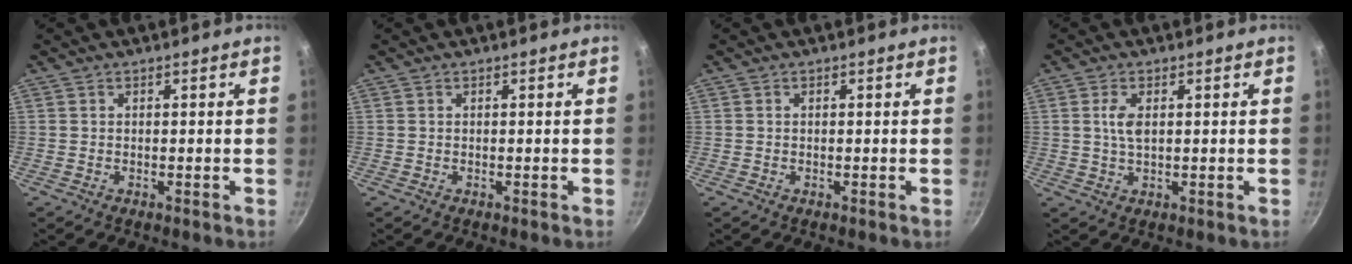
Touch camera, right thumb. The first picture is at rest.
{"total": 0.0}
{"total": 0.0}
{"total": 3.6, "force": [0.8, 1.7, 3.0], "torque": [-0.060, 0.001, 0.016]}